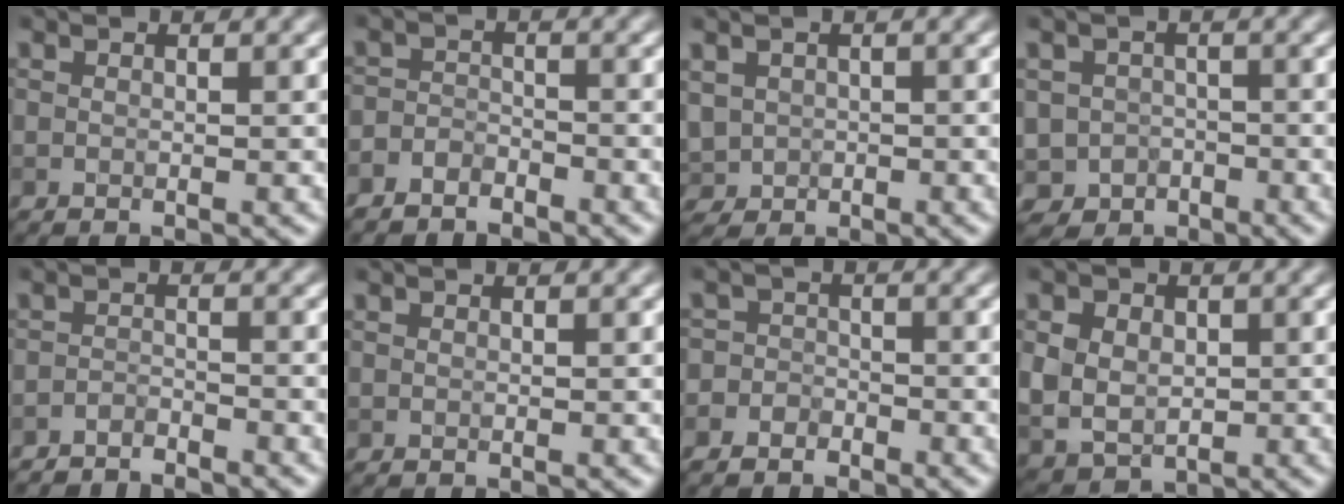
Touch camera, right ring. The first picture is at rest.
{"total": 2.5, "force": [-2.2, 1.1, 0.4], "torque": [-0.003, 0.002, -0.047]}
{"total": 3.0, "force": [-0.2, 2.7, 1.2], "torque": [-0.032, -0.009, 0.002]}
{"total": 3.8, "force": [-1.9, 3.2, 0.6], "torque": [0.003, -0.003, -0.035]}
{"total": 2.9, "force": [-2.8, 0.4, 0.4], "torque": [-0.003, -0.007, -0.052]}
{"total": 0.0}
{"total": 3.5, "force": [-2.4, 2.6, 0.1], "torque": [0.040, 0.004, -0.056]}
{"total": 5.6, "force": [0.5, 4.6, 3.2], "torque": [-0.062, 0.006, 0.002]}